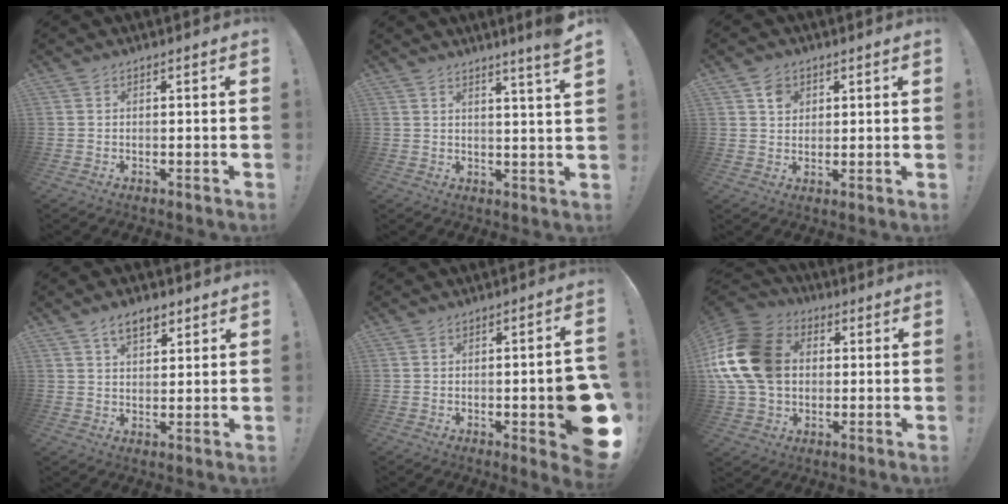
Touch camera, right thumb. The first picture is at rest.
{"total": 5.7, "force": [3.8, -1.1, 4.1], "torque": [-0.056, -0.035, 0.057]}
{"total": 4.5, "force": [2.3, 3.7, 1.2], "torque": [-0.012, -0.006, 0.039]}
{"total": 6.3, "force": [3.7, 3.6, 3.7], "torque": [-0.059, -0.006, 0.067]}
{"total": 10.8, "force": [-2.8, 2.7, 10.1], "torque": [-0.117, -0.001, -0.039]}
{"total": 21.2, "force": [2.9, 16.0, 13.6], "torque": [-0.251, 0.006, 0.060]}